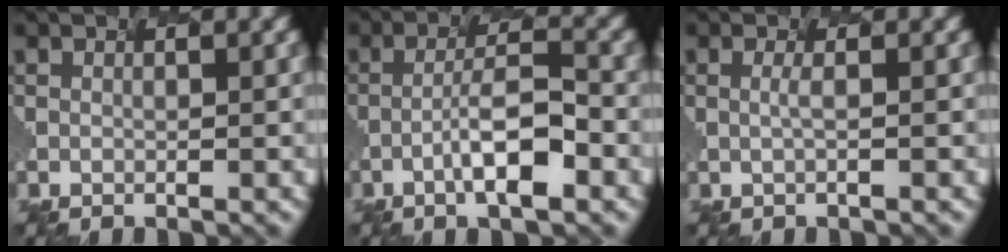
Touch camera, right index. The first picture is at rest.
{"total": 4.1, "force": [-2.5, 0.1, 3.2], "torque": [-0.080, 0.000, -0.017]}
{"total": 1.0, "force": [-0.7, -0.7, -0.3], "torque": [-0.021, -0.008, 0.010]}